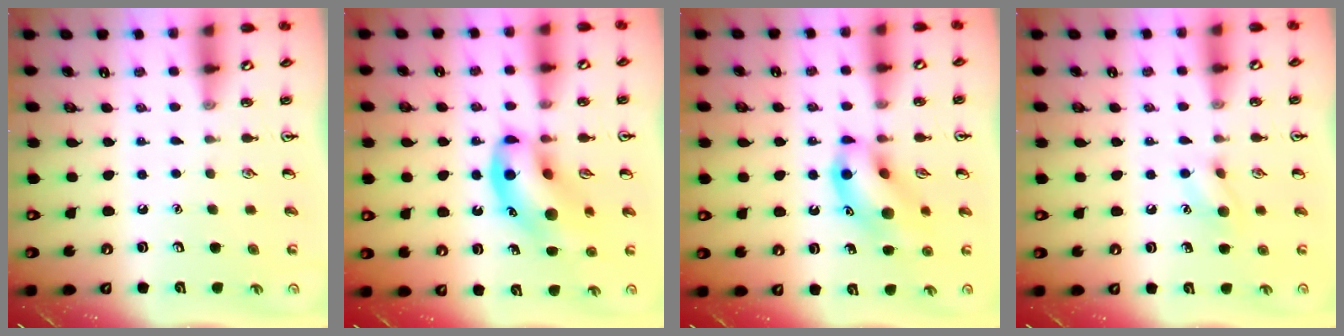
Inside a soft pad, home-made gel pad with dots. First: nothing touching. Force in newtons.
{"total": 14.5, "press": 14.1, "slide": 3.5}
{"total": 12.6, "press": 12.5, "slide": 1.5}
{"total": 7.2, "press": 7.2, "slide": 1.0}